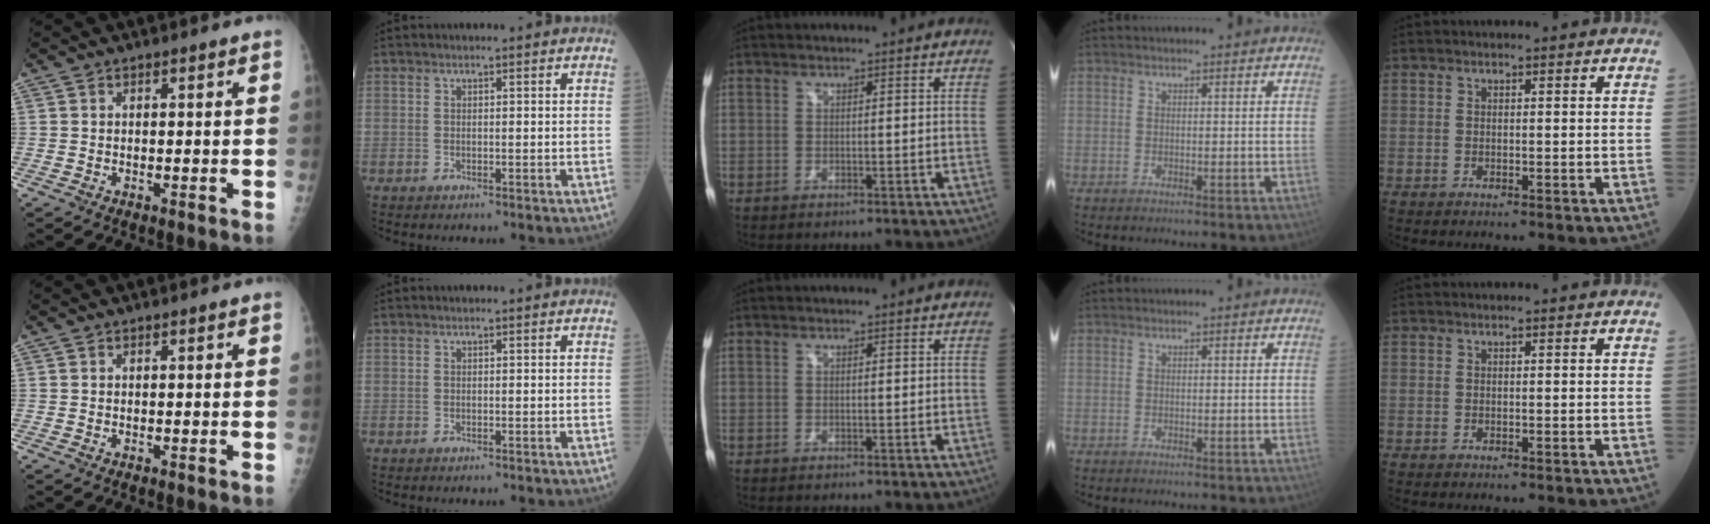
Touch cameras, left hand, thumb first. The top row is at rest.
{}